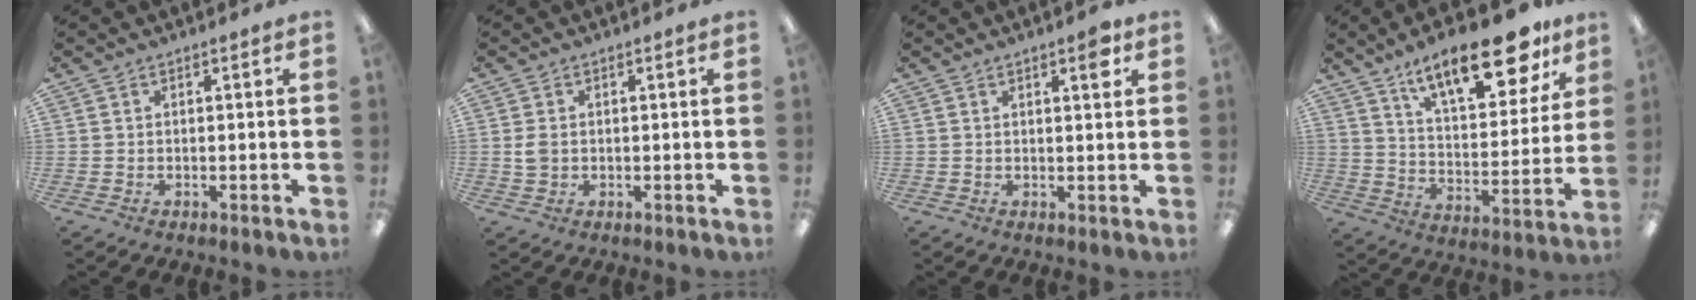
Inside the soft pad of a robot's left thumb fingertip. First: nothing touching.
{"total": 2.6, "force": [0.2, 2.0, 1.7], "torque": [-0.035, 0.005, 0.003]}
{"total": 3.4, "force": [2.0, 0.7, 2.6], "torque": [-0.032, -0.007, 0.029]}
{"total": 20.2, "force": [14.2, 7.1, 12.5], "torque": [-0.185, -0.085, 0.233]}